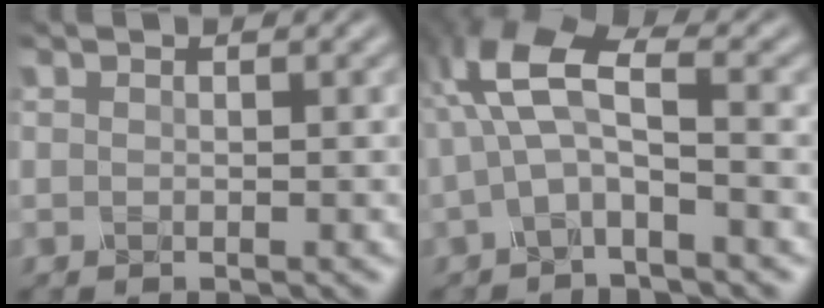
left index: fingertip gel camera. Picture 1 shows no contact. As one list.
[{"total": 5.1, "force": [-0.3, 1.7, 4.8], "torque": [-0.113, 0.020, -0.011]}]